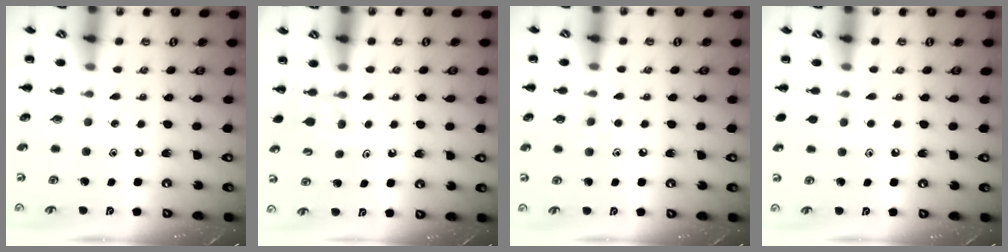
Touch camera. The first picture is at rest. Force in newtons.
{"total": 3.7, "press": 3.5, "slide": 1.2}
{"total": 4.9, "press": 4.6, "slide": 1.5}
{"total": 1.5, "press": 1.3, "slide": 0.7}